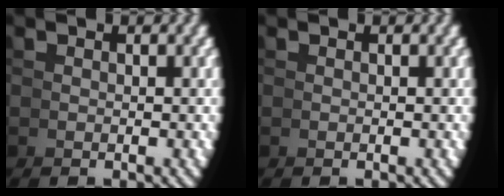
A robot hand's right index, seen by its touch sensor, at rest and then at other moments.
{"total": 0.0}